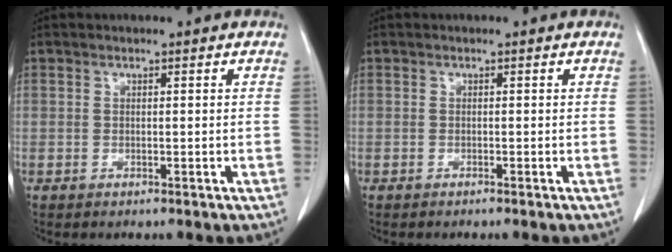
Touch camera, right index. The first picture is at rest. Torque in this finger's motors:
{"motor_torque": [0.09, -0.08, 0.02, 0.01]}